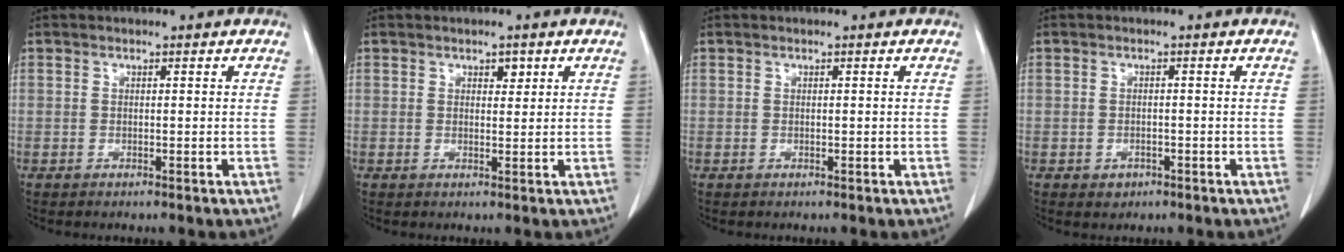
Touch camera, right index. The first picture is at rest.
{"total": 1.5, "force": [0.8, 0.8, 0.9], "torque": [-0.010, -0.002, 0.012]}
{"total": 0.0}
{"total": 1.7, "force": [-0.9, 1.3, 0.6], "torque": [-0.007, 0.004, -0.006]}